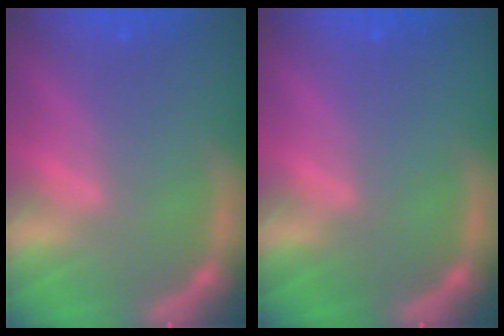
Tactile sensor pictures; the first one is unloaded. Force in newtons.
{"total": 0.0}